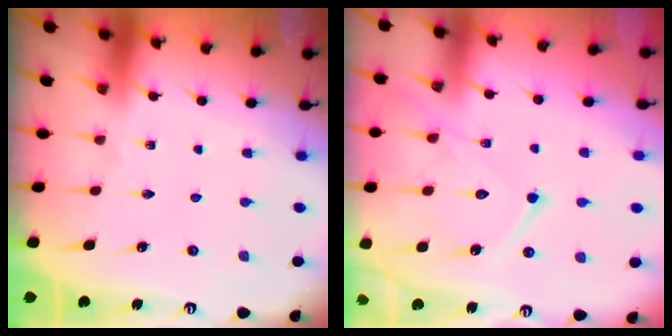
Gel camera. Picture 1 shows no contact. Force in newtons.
{"total": 14.7, "press": 14.6, "slide": 1.2}